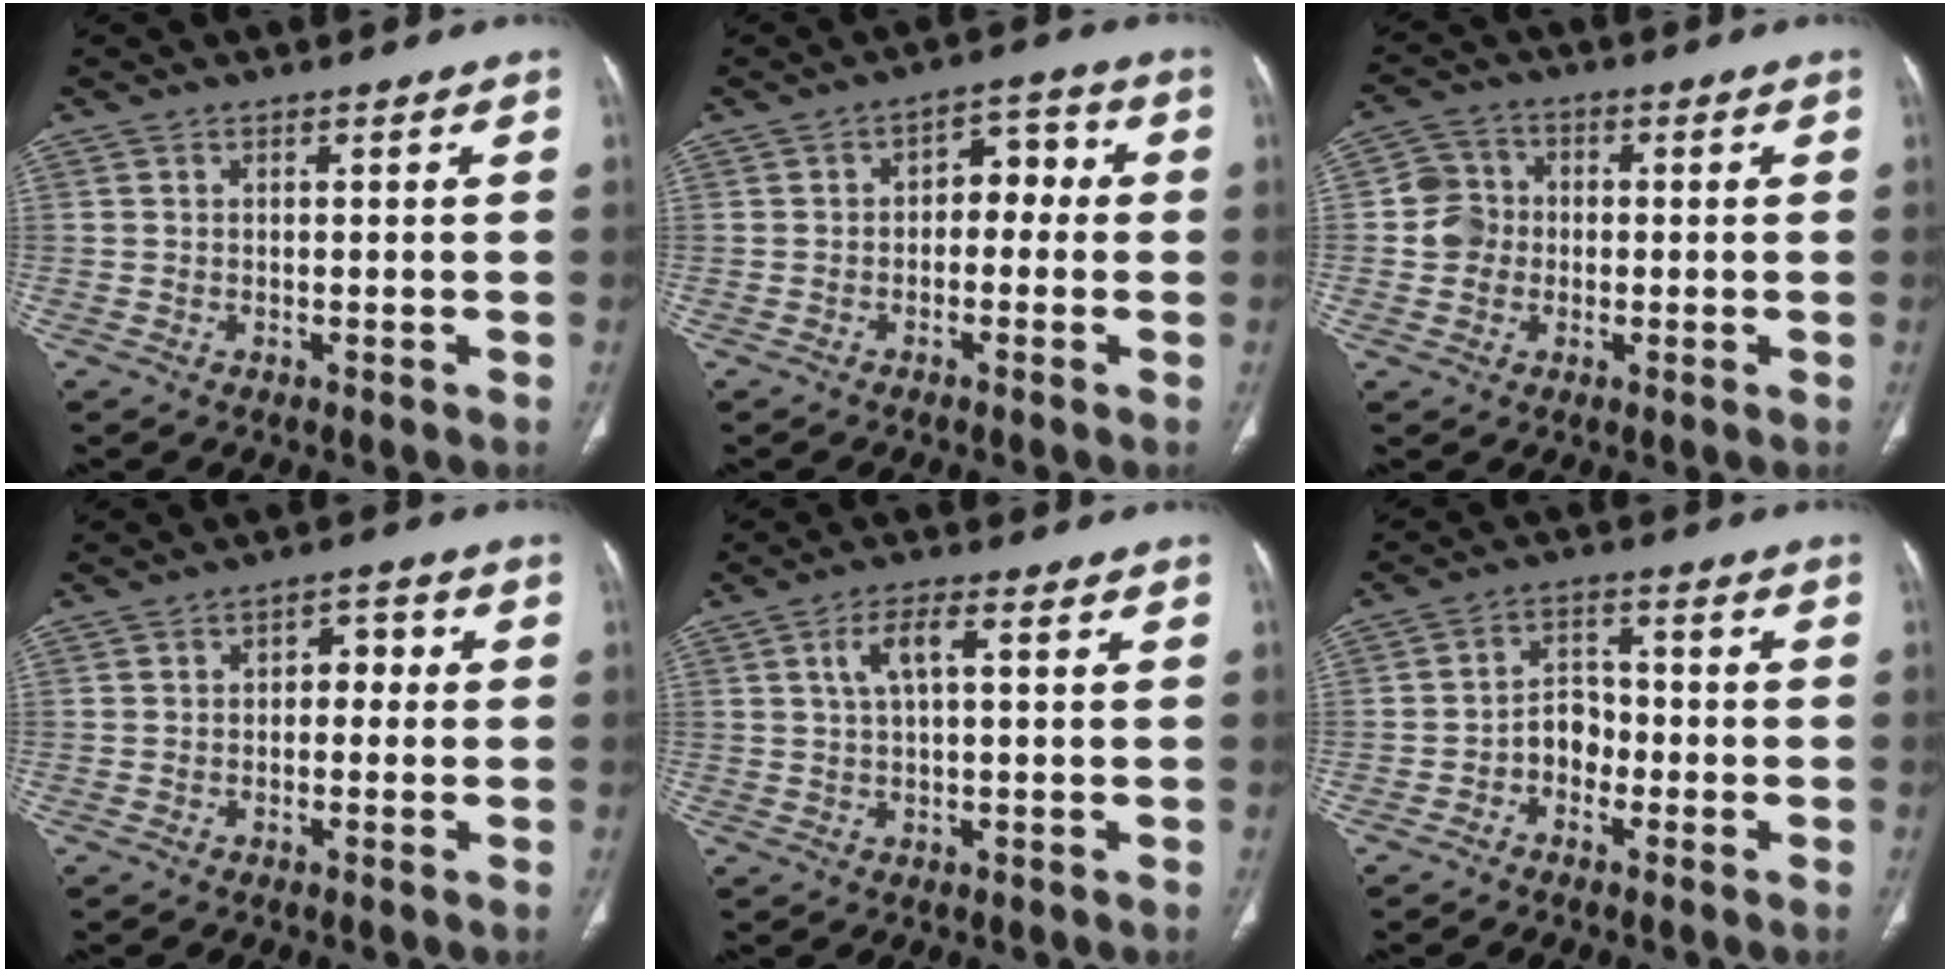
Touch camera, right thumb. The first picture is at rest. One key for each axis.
{"total": 5.9, "fx": -0.3, "fy": 3.9, "fz": 4.3, "tx": -0.034, "ty": 0.030, "tz": -0.015}
{"total": 6.5, "fx": -0.4, "fy": 6.0, "fz": 2.4, "tx": -0.022, "ty": 0.015, "tz": -0.014}
{"total": 3.7, "fx": 0.0, "fy": 2.5, "fz": 2.7, "tx": -0.018, "ty": 0.017, "tz": -0.007}
{"total": 4.6, "fx": 1.4, "fy": 1.4, "fz": 4.1, "tx": -0.093, "ty": 0.013, "tz": 0.030}
{"total": 4.9, "fx": -2.1, "fy": 3.7, "fz": 2.4, "tx": -0.019, "ty": 0.028, "tz": -0.046}